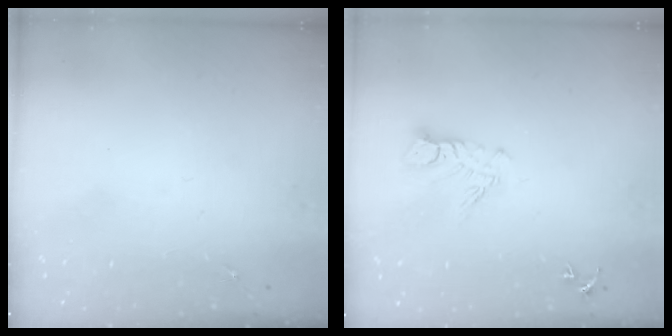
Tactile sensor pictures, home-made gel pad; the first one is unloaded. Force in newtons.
{"total": 7.7, "press": 7.7, "slide": 0.7}